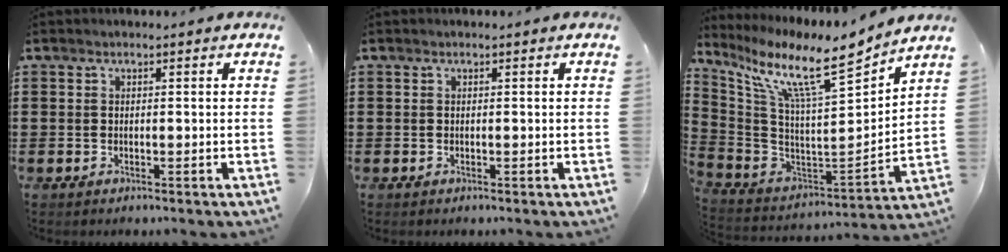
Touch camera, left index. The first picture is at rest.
{"total": 0.0}
{"total": 12.2, "force": [8.9, 1.7, 8.2], "torque": [-0.184, -0.062, 0.143]}